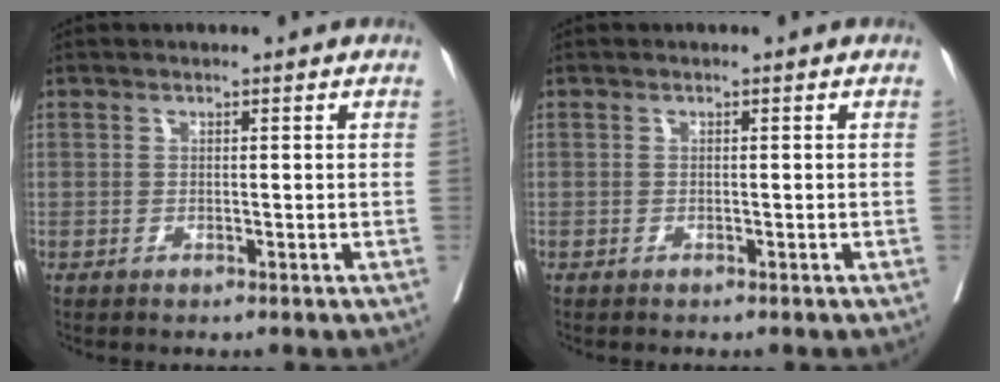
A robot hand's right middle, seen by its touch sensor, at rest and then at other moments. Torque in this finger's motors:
{"motor_torque": [-0.06, 0.09, -0.02, -0.01]}